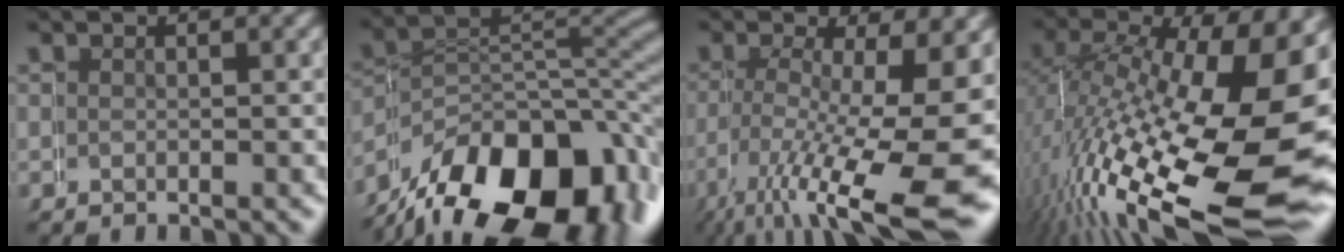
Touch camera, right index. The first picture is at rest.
{"total": 16.2, "force": [-7.1, 9.0, 11.4], "torque": [-0.164, -0.046, -0.084]}
{"total": 8.7, "force": [-2.0, 2.0, 8.3], "torque": [-0.141, -0.039, -0.003]}
{"total": 16.9, "force": [-3.5, 6.8, 15.1], "torque": [-0.262, -0.065, -0.006]}